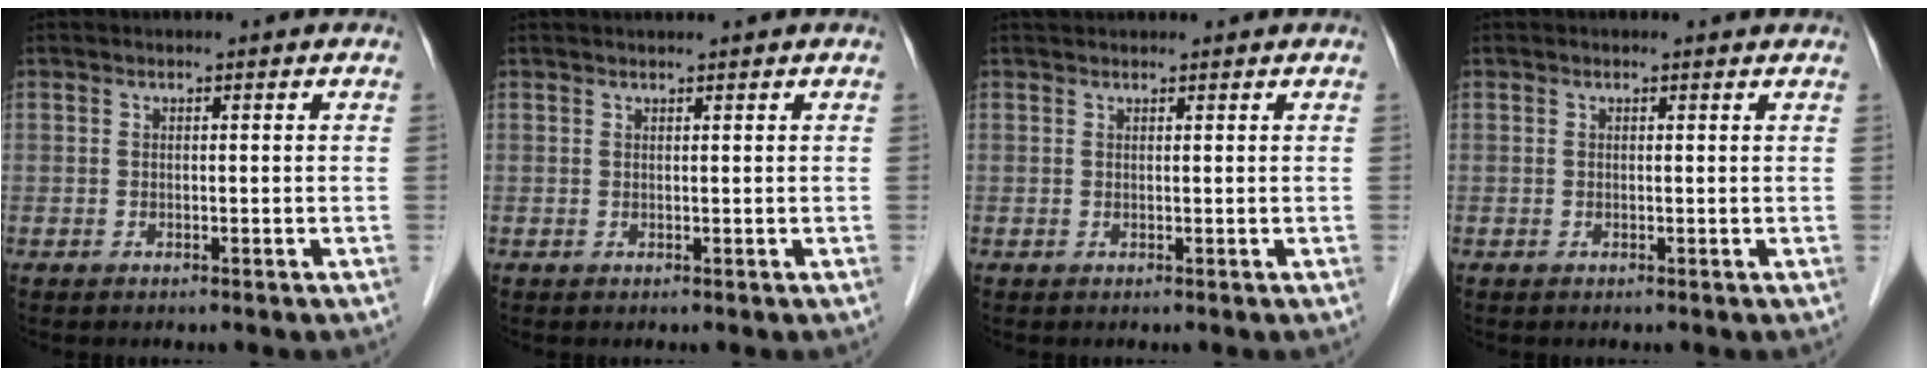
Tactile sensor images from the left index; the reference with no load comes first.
{"total": 1.7, "force": [1.6, -0.2, 0.7], "torque": [-0.006, 0.018, 0.027]}
{"total": 1.9, "force": [1.8, 0.3, 0.4], "torque": [-0.009, 0.028, 0.033]}
{"total": 0.7, "force": [0.6, 0.2, 0.1], "torque": [-0.012, -0.001, 0.002]}